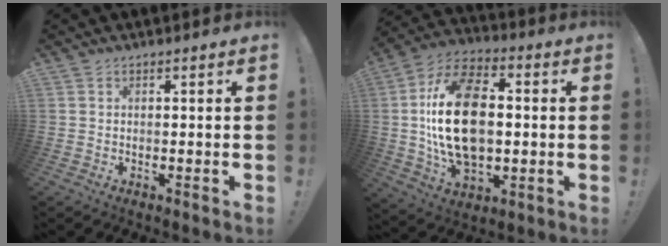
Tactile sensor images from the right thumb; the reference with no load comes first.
{"total": 24.2, "force": [0.4, 15.4, 18.7], "torque": [-0.348, 0.012, 0.012]}